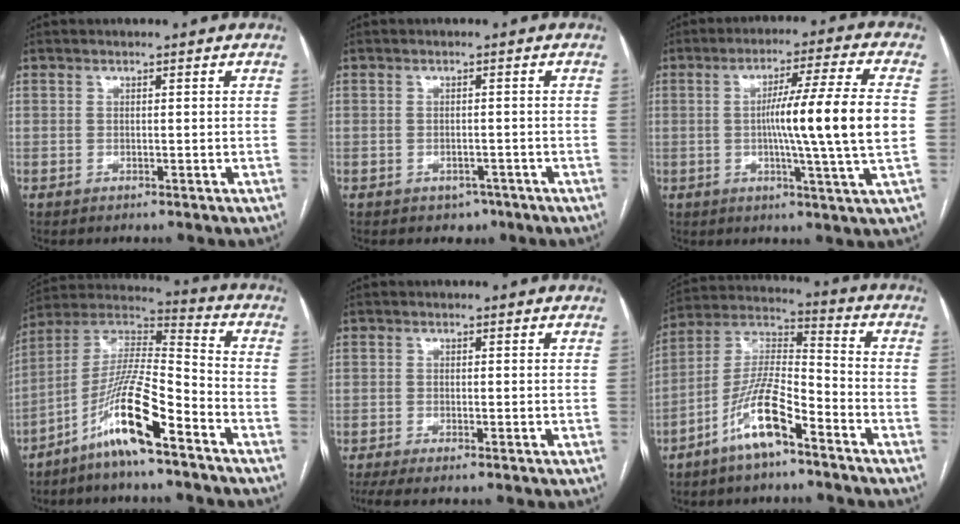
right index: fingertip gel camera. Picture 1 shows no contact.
{"total": 2.4, "force": [-1.5, 1.7, 0.7], "torque": [-0.006, 0.004, -0.012]}
{"total": 13.9, "force": [-0.2, -1.6, 13.8], "torque": [-0.222, -0.004, -0.009]}
{"total": 13.3, "force": [-8.0, 1.3, 10.5], "torque": [-0.207, 0.006, -0.151]}
{"total": 3.7, "force": [-2.9, 0.0, 2.3], "torque": [-0.035, -0.007, -0.051]}
{"total": 11.6, "force": [-6.9, 2.6, 8.9], "torque": [-0.186, 0.003, -0.132]}